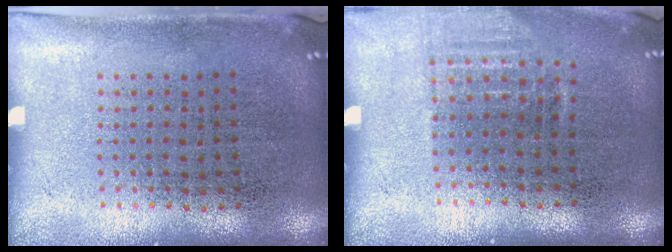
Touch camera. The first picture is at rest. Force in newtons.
{"total": 1.0, "press": 0.9, "slide": 0.4}